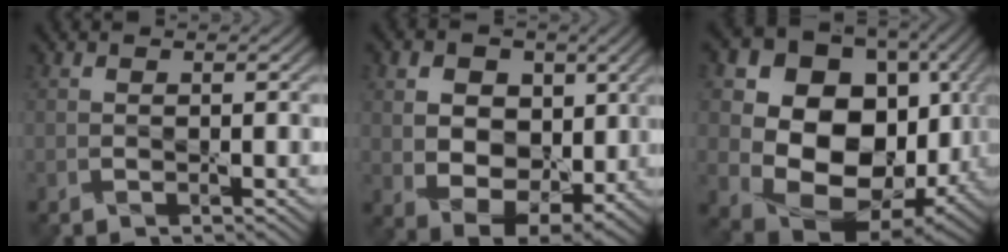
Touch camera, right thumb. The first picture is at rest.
{"total": 9.6, "force": [2.1, 7.2, 6.0], "torque": [-0.141, -0.001, 0.035]}
{"total": 18.1, "force": [1.4, 14.2, 11.1], "torque": [-0.209, -0.034, 0.057]}